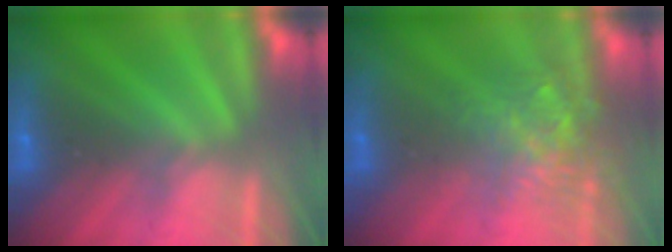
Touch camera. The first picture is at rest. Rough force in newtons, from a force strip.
{"total": 3.4}